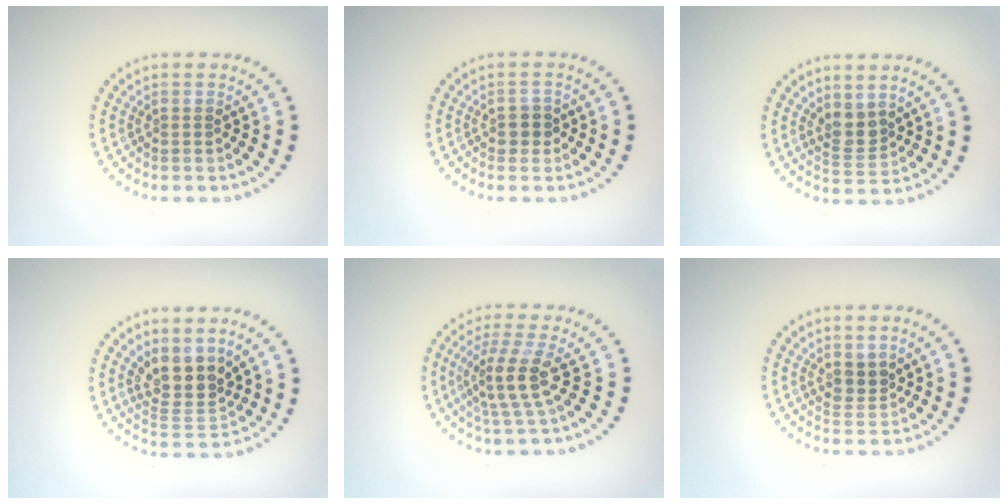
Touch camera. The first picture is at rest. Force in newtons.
{"total": 1.3, "press": 1.2, "slide": 0.6}
{"total": 2.1, "press": 1.8, "slide": 1.2}
{"total": 3.8, "press": 3.1, "slide": 2.1}
{"total": 3.5, "press": 3.0, "slide": 1.9}
{"total": 1.9, "press": 1.5, "slide": 1.2}